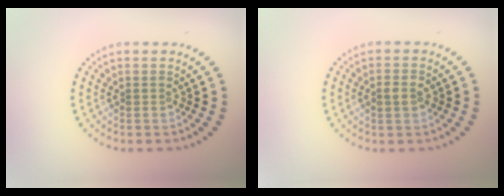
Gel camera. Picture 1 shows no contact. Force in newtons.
{"total": 1.5, "press": 1.5, "slide": 0.1}